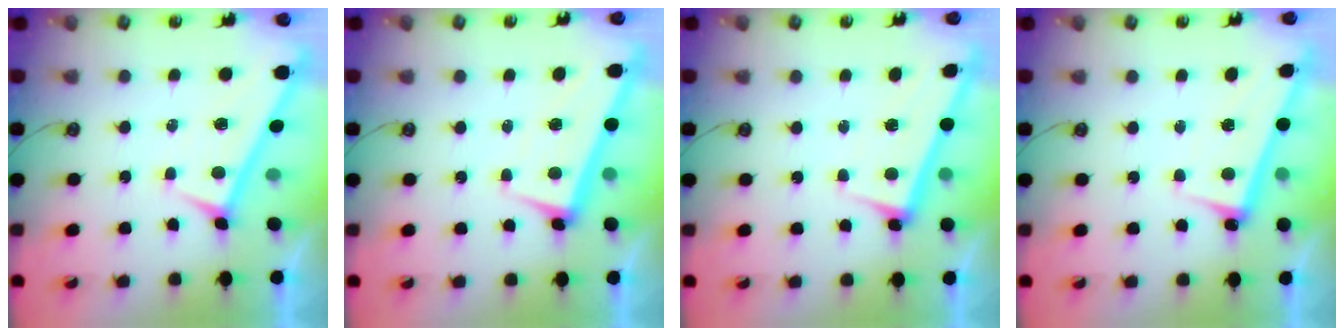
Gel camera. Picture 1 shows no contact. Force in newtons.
{"total": 1.6, "press": 0.6, "slide": 1.5}
{"total": 2.9, "press": 2.9, "slide": 0.4}
{"total": 2.5, "press": 2.4, "slide": 0.7}